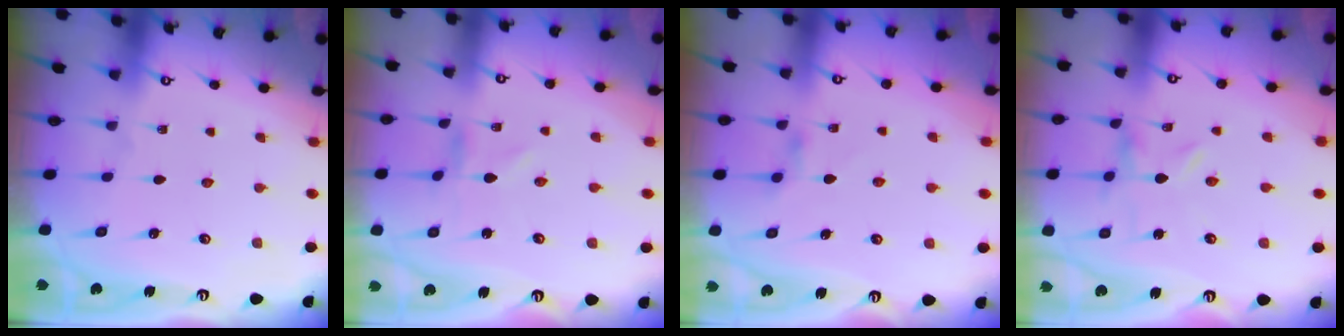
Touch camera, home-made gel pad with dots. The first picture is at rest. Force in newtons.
{"total": 0.6, "press": 0.6, "slide": 0.2}
{"total": 2.4, "press": 2.3, "slide": 0.5}
{"total": 0.5, "press": 0.5, "slide": 0.0}